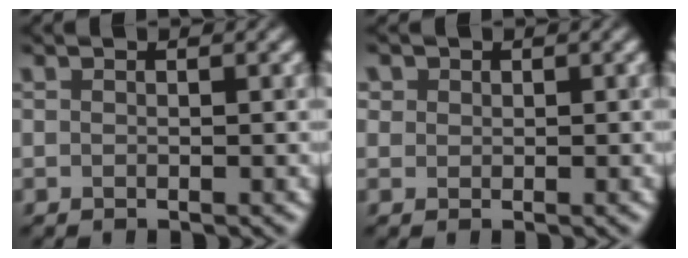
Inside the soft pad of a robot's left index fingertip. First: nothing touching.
{"total": 1.3, "force": [0.5, 1.2, 0.2], "torque": [0.001, 0.004, 0.009]}